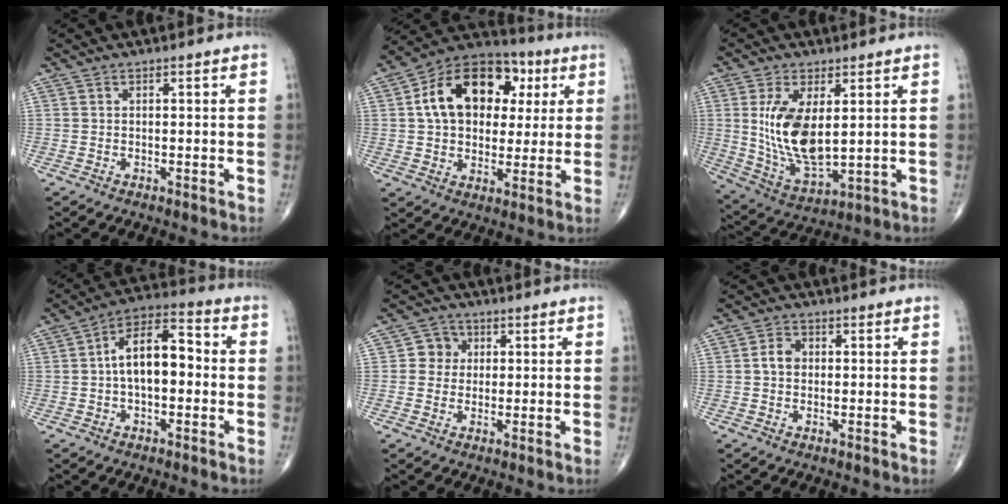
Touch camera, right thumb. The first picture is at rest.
{"total": 18.9, "force": [4.4, 13.0, 12.9], "torque": [-0.177, 0.016, 0.066]}
{"total": 13.8, "force": [2.3, 6.7, 11.8], "torque": [-0.220, -0.024, 0.059]}
{"total": 12.2, "force": [-0.1, 6.5, 10.3], "torque": [-0.160, 0.040, -0.014]}
{"total": 4.3, "force": [0.7, 4.1, 1.1], "torque": [0.012, 0.006, 0.003]}
{"total": 3.1, "force": [0.1, 2.5, 1.9], "torque": [-0.029, 0.009, -0.004]}